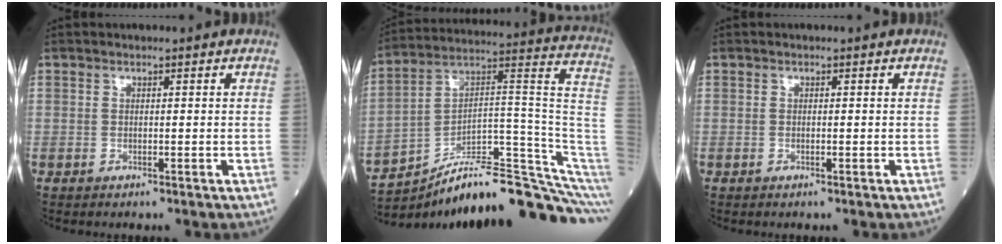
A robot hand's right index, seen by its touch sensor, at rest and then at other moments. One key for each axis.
{"total": 24.3, "fx": -18.1, "fy": 2.2, "fz": 16.1, "tx": -0.168, "ty": 0.061, "tz": -0.275}
{"total": 0.0}